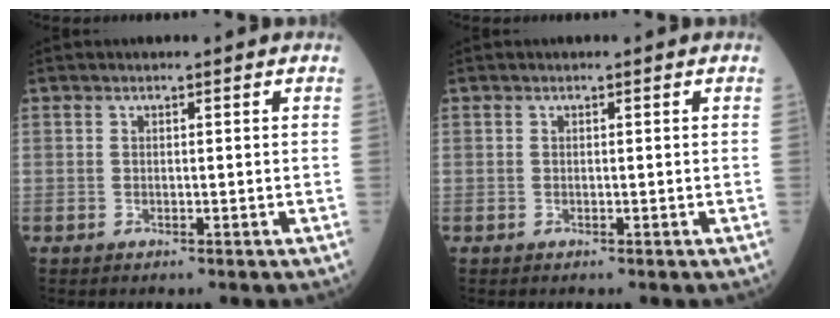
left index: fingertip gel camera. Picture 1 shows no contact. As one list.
[{"total": 0.0}]